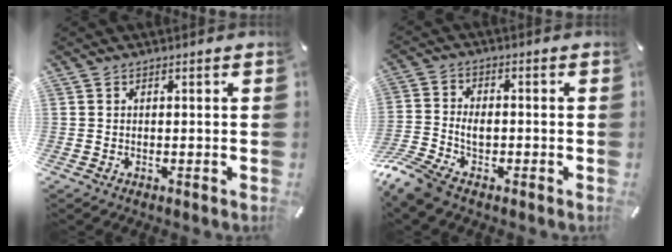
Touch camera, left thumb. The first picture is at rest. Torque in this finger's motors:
{"motor_torque": [-0.49, 0.94, 0.58, 0.58, 0.08]}